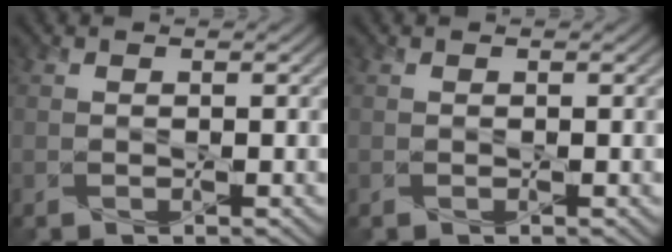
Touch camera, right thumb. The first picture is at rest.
{"total": 0.0}